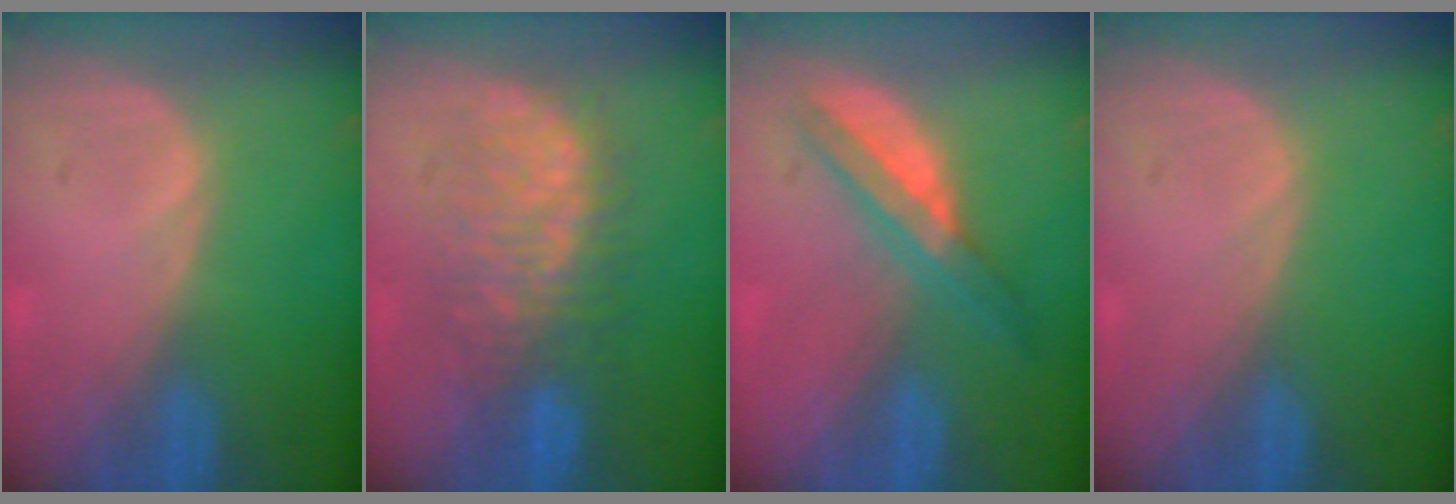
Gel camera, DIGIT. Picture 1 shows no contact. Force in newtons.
{"total": 8.0, "press": 8.0, "slide": 0.2}
{"total": 5.5, "press": 5.2, "slide": 1.8}
{"total": 0.0}